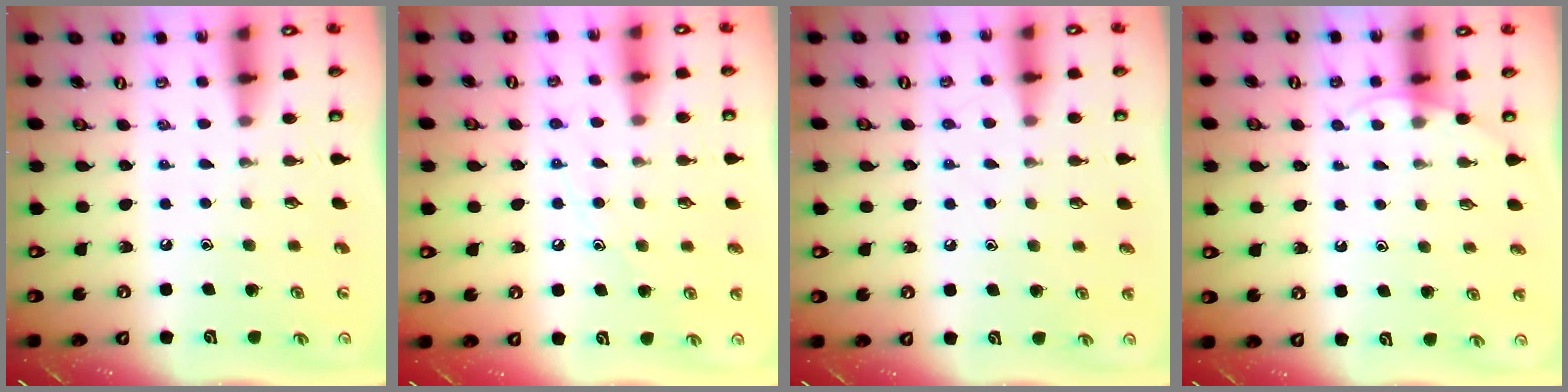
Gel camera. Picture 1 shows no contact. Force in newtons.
{"total": 7.6, "press": 7.6, "slide": 0.4}
{"total": 5.4, "press": 5.4, "slide": 0.7}
{"total": 3.8, "press": 3.8, "slide": 0.3}